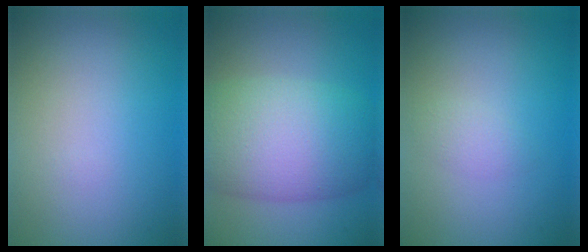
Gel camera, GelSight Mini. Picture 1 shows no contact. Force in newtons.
{"total": 10.0, "press": 10.0, "slide": 0.3}
{"total": 1.1, "press": 1.1, "slide": 0.1}